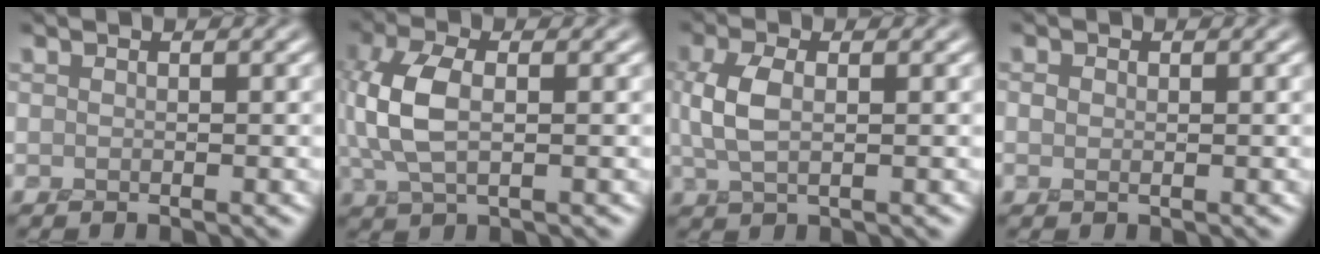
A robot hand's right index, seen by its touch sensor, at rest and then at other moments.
{"total": 4.9, "force": [0.3, 2.3, 4.3], "torque": [-0.110, 0.003, 0.005]}
{"total": 2.8, "force": [0.4, 1.2, 2.5], "torque": [-0.063, 0.001, 0.008]}
{"total": 0.0}